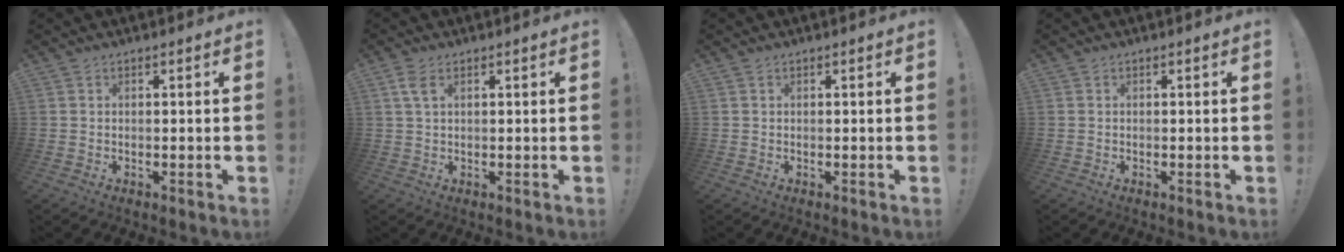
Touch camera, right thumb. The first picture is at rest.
{"total": 3.6, "force": [1.5, 1.6, 2.8], "torque": [-0.053, 0.001, 0.027]}
{"total": 0.0}
{"total": 0.0}